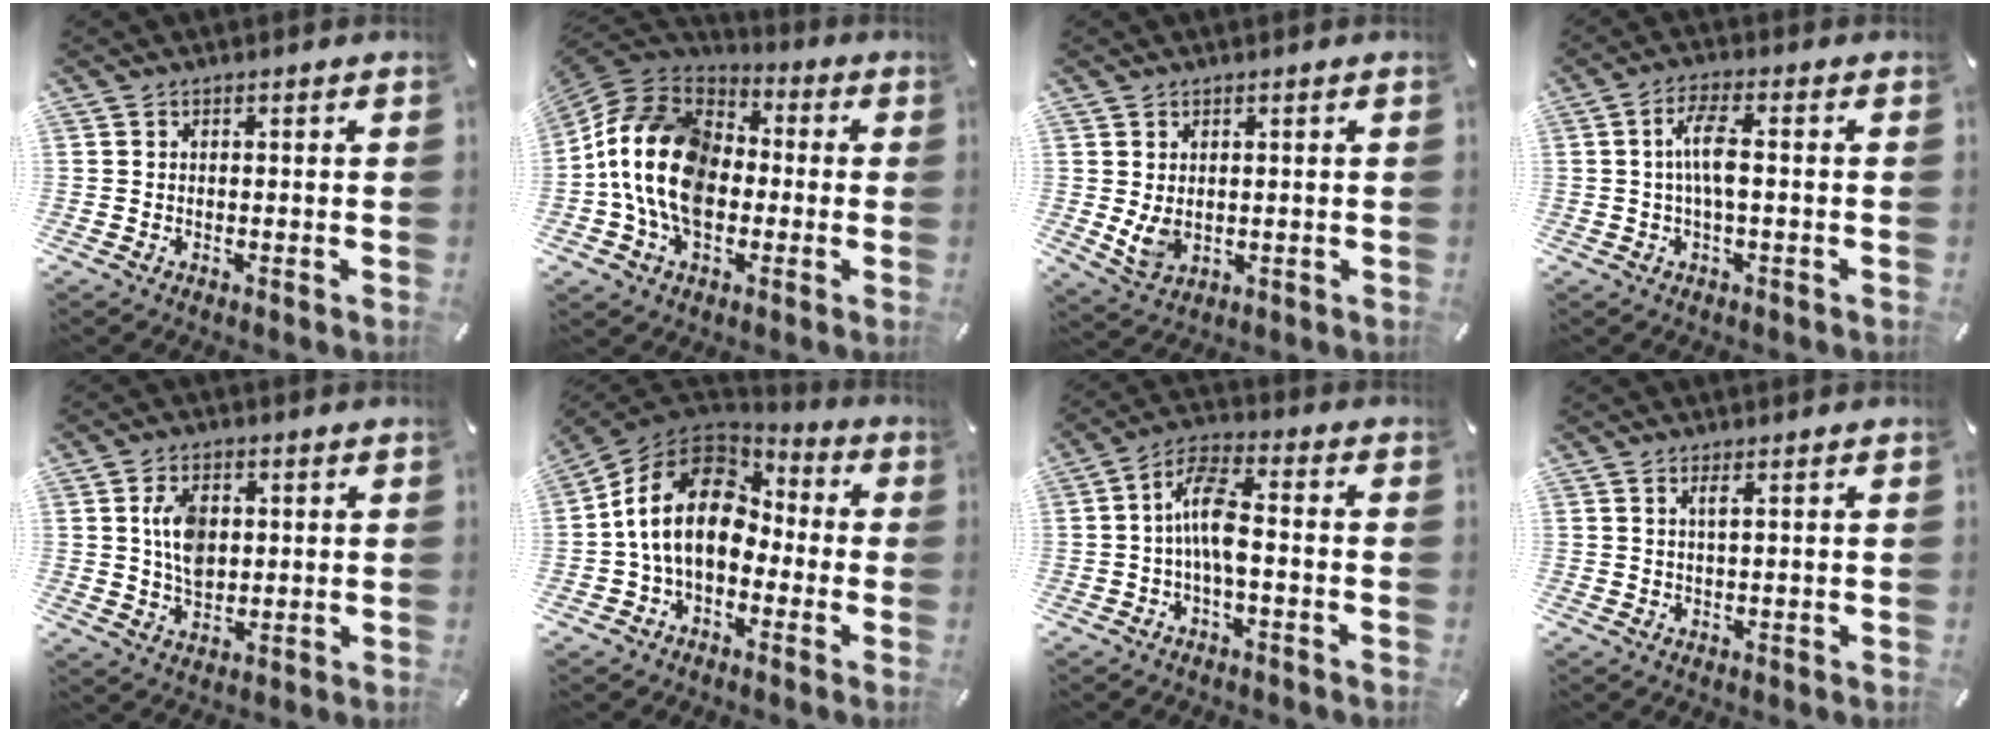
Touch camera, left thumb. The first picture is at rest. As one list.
[{"total": 18.2, "force": [-2.8, 13.6, 11.8], "torque": [-0.247, 0.030, -0.058]}, {"total": 4.6, "force": [0.8, 3.4, 2.9], "torque": [-0.068, -0.005, 0.013]}, {"total": 6.3, "force": [-0.2, 1.8, 6.1], "torque": [-0.130, 0.001, -0.010]}, {"total": 7.8, "force": [1.4, 5.5, 5.3], "torque": [-0.103, -0.001, 0.021]}, {"total": 16.8, "force": [-0.6, 12.4, 11.4], "torque": [-0.244, 0.026, -0.017]}, {"total": 9.7, "force": [-1.4, 4.0, 8.8], "torque": [-0.178, 0.011, -0.025]}, {"total": 1.4, "force": [0.6, 0.1, 1.2], "torque": [-0.029, -0.001, 0.010]}]